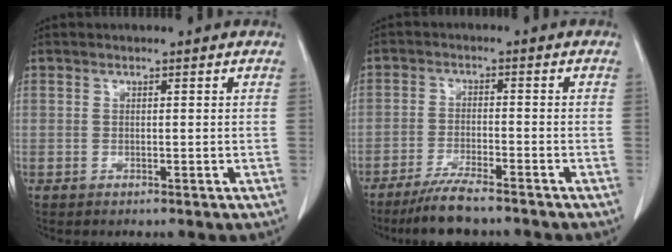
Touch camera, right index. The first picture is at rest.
{"total": 7.0, "force": [-5.8, 0.6, 3.8], "torque": [-0.065, -0.016, -0.102]}